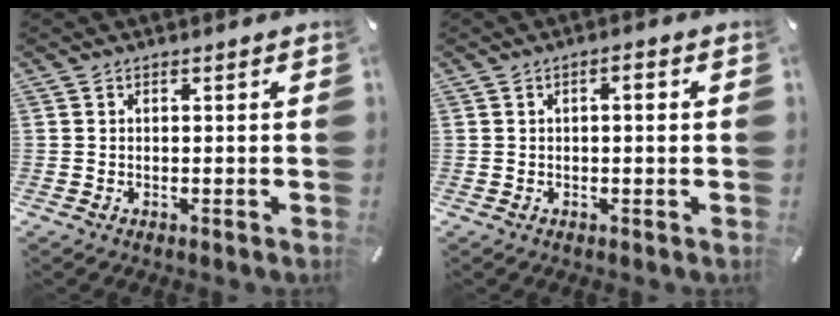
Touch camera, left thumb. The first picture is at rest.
{"total": 2.1, "force": [0.2, 0.6, 2.0], "torque": [-0.037, 0.004, 0.001]}